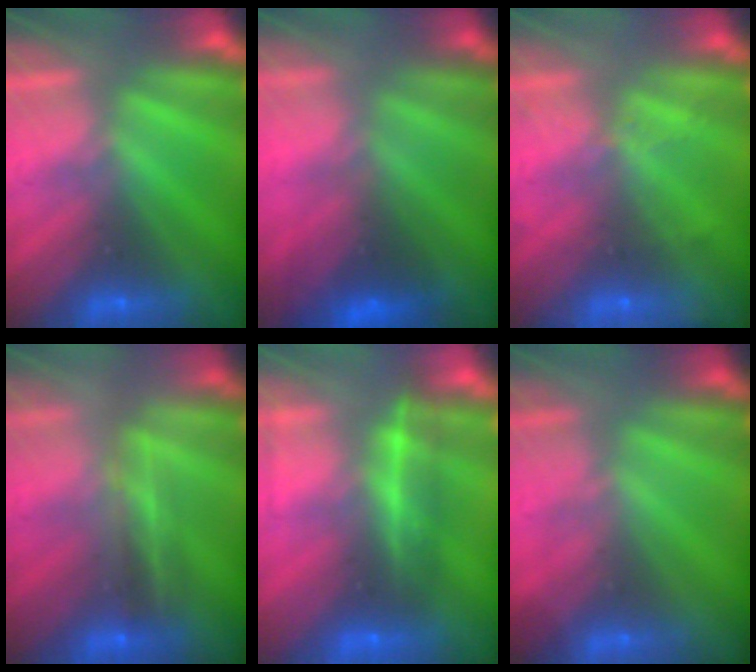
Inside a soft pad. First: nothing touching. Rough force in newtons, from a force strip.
{"total": 2.3}
{"total": 2.2}
{"total": 2.5}
{"total": 2.1}
{"total": 1.8}